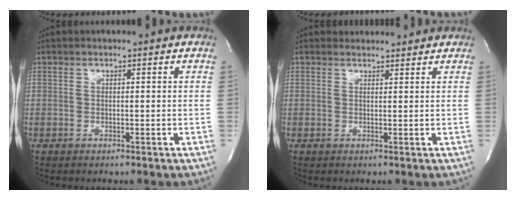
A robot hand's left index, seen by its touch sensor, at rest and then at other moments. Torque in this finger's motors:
{"motor_torque": [0.39, -0.58, 0.04, 0.00]}